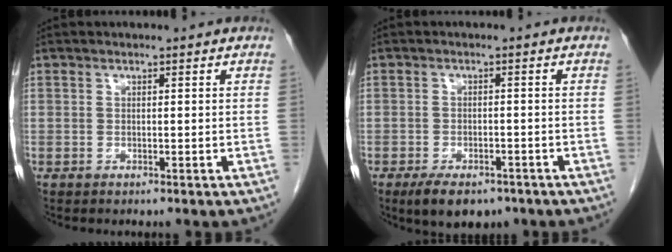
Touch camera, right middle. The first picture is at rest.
{"total": 6.7, "force": [-4.7, 3.1, 3.6], "torque": [-0.060, -0.005, -0.070]}